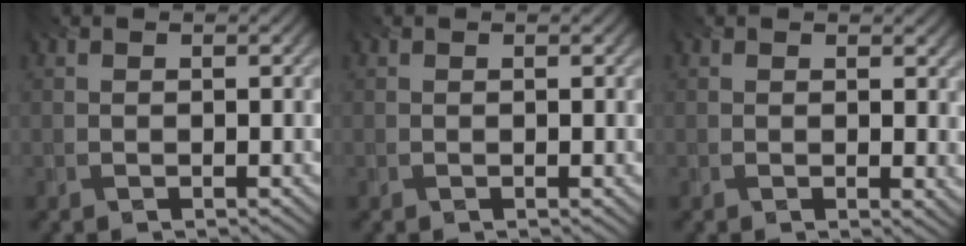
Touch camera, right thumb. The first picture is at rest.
{"total": 0.0}
{"total": 2.5, "force": [0.9, 1.4, 1.9], "torque": [-0.028, -0.005, 0.013]}